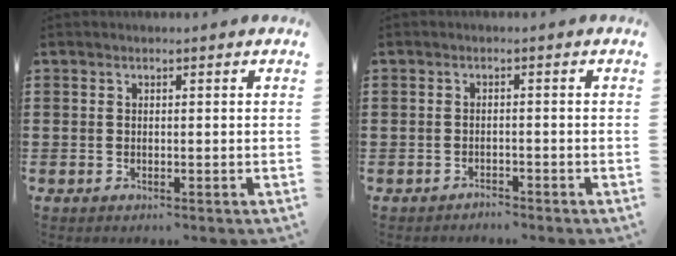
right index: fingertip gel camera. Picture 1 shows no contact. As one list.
[{"total": 1.3, "force": [-1.3, 0.2, -0.1], "torque": [-0.003, 0.004, -0.030]}]